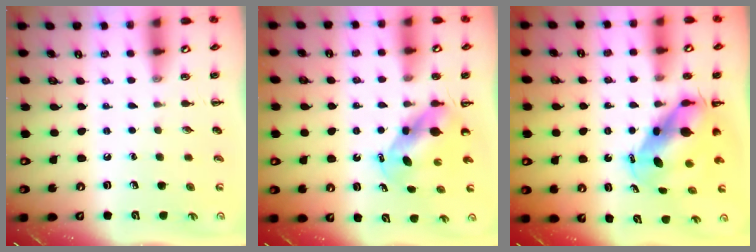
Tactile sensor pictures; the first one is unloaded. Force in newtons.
{"total": 5.4, "press": 5.4, "slide": 0.8}
{"total": 7.4, "press": 7.1, "slide": 2.4}